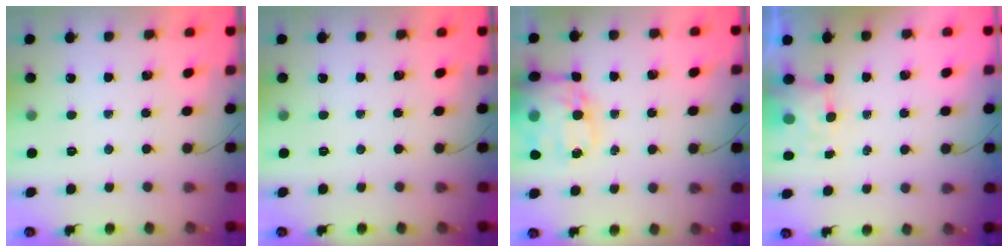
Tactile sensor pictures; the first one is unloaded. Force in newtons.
{"total": 0.0}
{"total": 18.6, "press": 18.0, "slide": 4.4}
{"total": 3.9, "press": 3.8, "slide": 0.9}